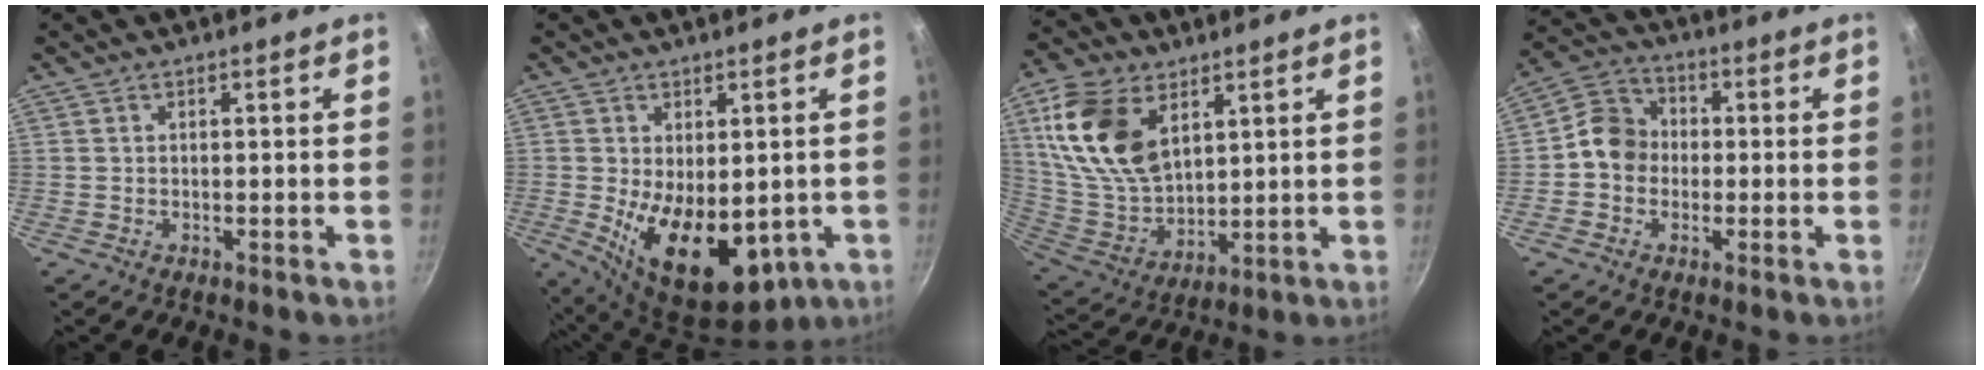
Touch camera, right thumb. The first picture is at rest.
{"total": 15.4, "force": [-2.3, 9.0, 12.3], "torque": [-0.173, -0.030, -0.009]}
{"total": 18.4, "force": [7.2, 11.3, 12.5], "torque": [-0.227, -0.028, 0.152]}
{"total": 8.0, "force": [-0.8, 7.0, 3.8], "torque": [-0.037, 0.021, -0.036]}